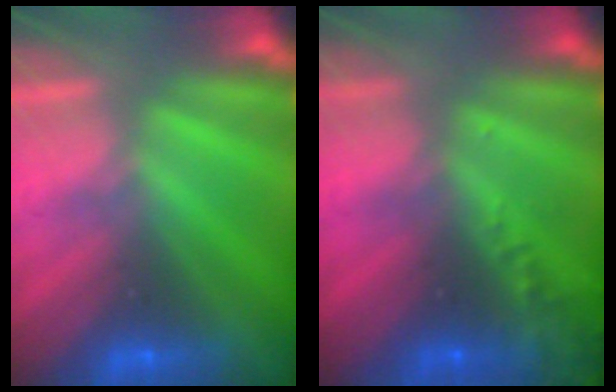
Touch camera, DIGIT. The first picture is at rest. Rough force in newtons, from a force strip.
{"total": 7.3}